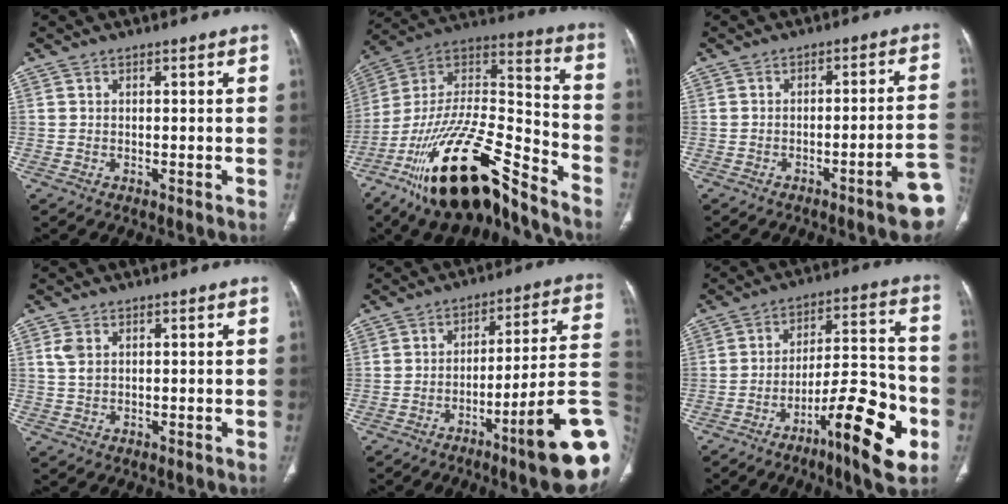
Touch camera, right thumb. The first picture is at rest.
{"total": 26.6, "force": [-18.7, 8.0, 17.1], "torque": [-0.312, 0.073, -0.330]}
{"total": 8.7, "force": [-4.2, 0.8, 7.5], "torque": [-0.085, 0.029, -0.053]}
{"total": 2.4, "force": [0.8, 1.6, 1.7], "torque": [-0.036, 0.003, 0.020]}
{"total": 15.9, "force": [-6.4, 1.7, 14.4], "torque": [-0.138, 0.043, -0.088]}
{"total": 17.7, "force": [-7.9, 4.4, 15.2], "torque": [-0.219, 0.051, -0.115]}